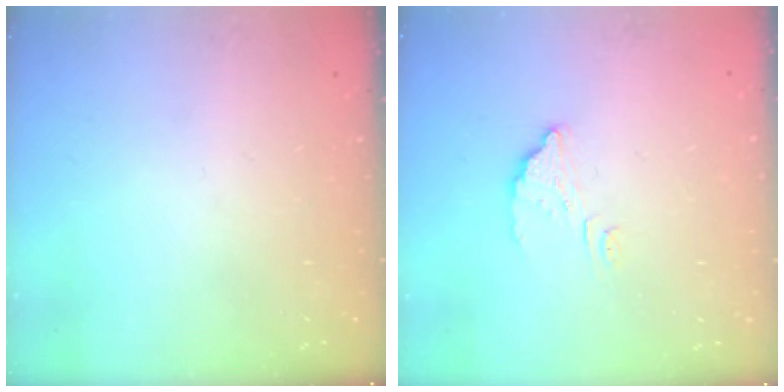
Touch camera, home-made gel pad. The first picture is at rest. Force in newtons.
{"total": 5.3, "press": 5.3, "slide": 0.4}